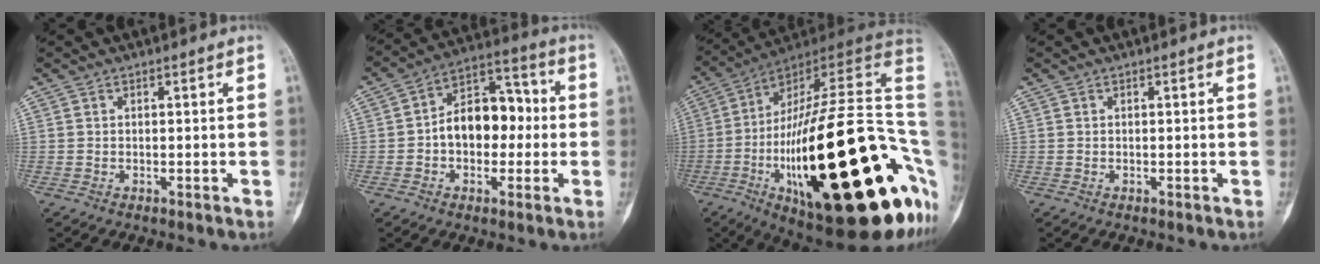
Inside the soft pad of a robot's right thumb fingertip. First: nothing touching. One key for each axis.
{"total": 12.8, "fx": -0.7, "fy": 8.7, "fz": 9.5, "tx": -0.111, "ty": 0.044, "tz": -0.020}
{"total": 43.3, "fx": -8.3, "fy": 13.4, "fz": 40.3, "tx": -0.535, "ty": 0.051, "tz": -0.126}
{"total": 0.0}